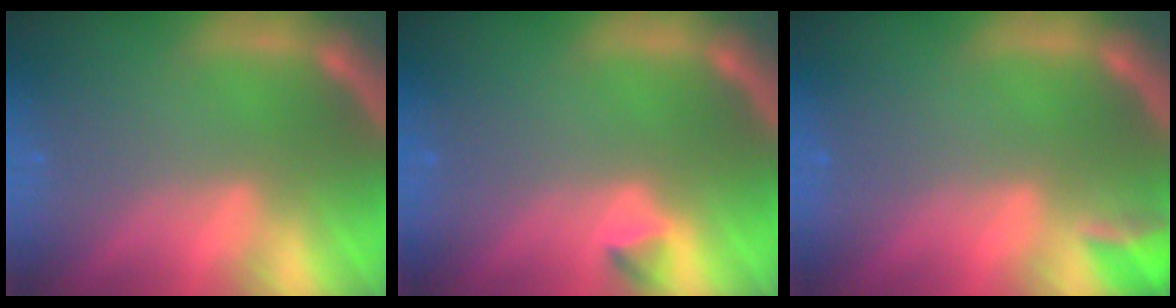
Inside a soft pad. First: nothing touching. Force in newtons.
{"total": 0.9}
{"total": 1.9}